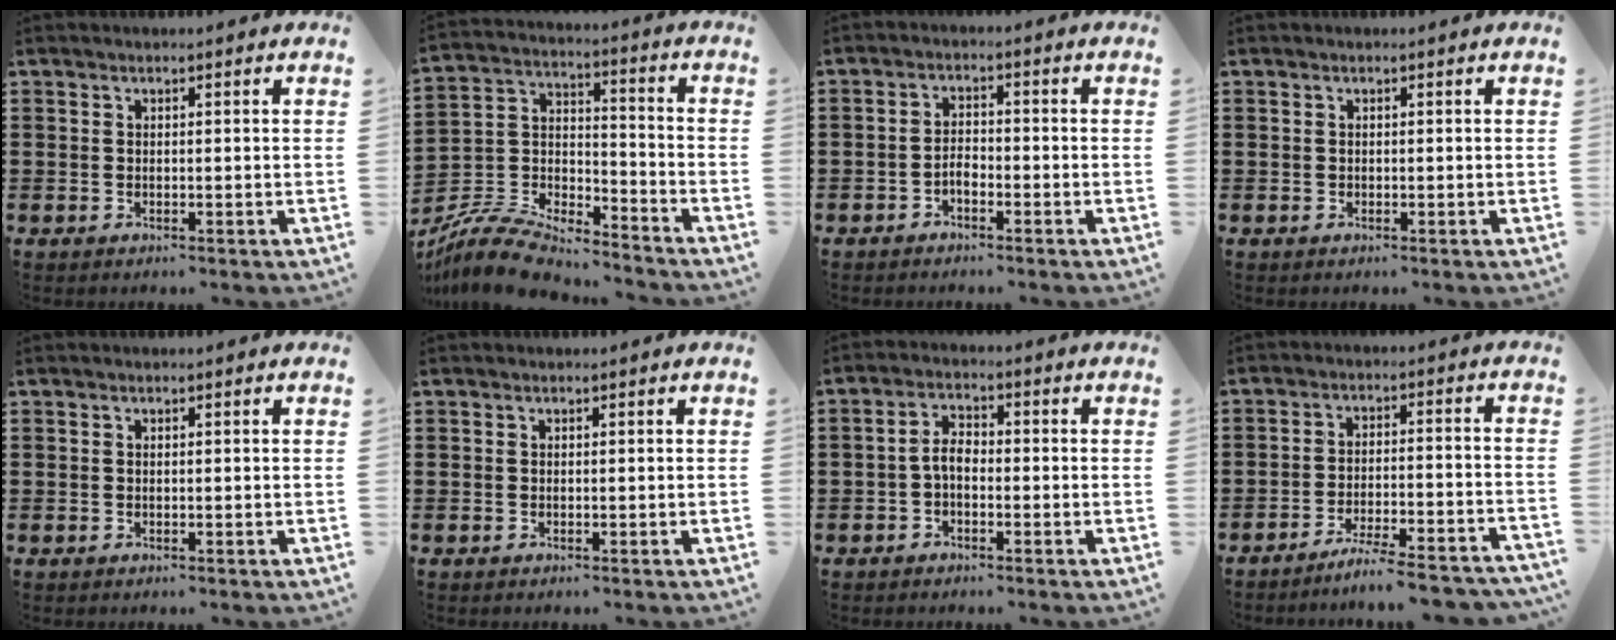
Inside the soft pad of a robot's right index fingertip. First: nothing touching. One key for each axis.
{"total": 8.6, "fx": -8.2, "fy": 1.8, "fz": 2.1, "tx": -0.052, "ty": 0.009, "tz": -0.165}
{"total": 2.2, "fx": -1.4, "fy": 1.0, "fz": 1.3, "tx": -0.027, "ty": 0.007, "tz": -0.029}
{"total": 0.0}
{"total": 0.0}
{"total": 0.0}
{"total": 3.3, "fx": -1.1, "fy": 1.7, "fz": 2.6, "tx": -0.065, "ty": 0.003, "tz": -0.026}
{"total": 6.2, "fx": -5.7, "fy": -0.3, "fz": 2.5, "tx": -0.045, "ty": -0.009, "tz": -0.109}